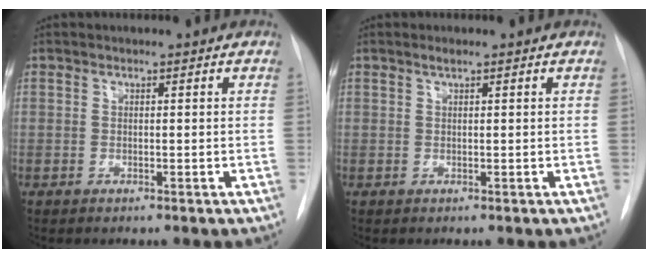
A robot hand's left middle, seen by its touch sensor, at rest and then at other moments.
{"total": 0.7, "force": [0.5, 0.0, 0.5], "torque": [-0.010, 0.002, 0.010]}